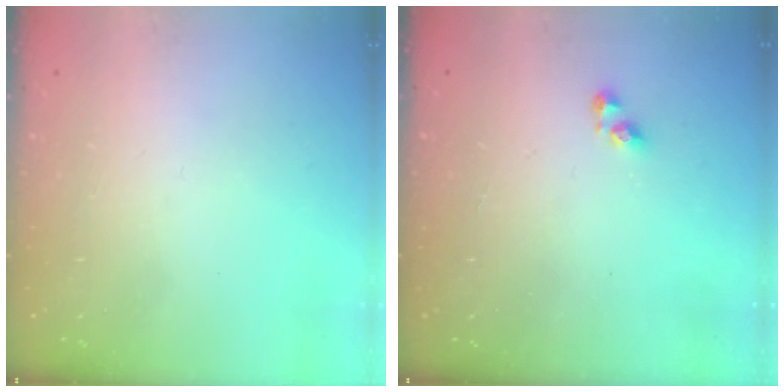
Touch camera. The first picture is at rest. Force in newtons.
{"total": 3.4, "press": 3.4, "slide": 0.1}